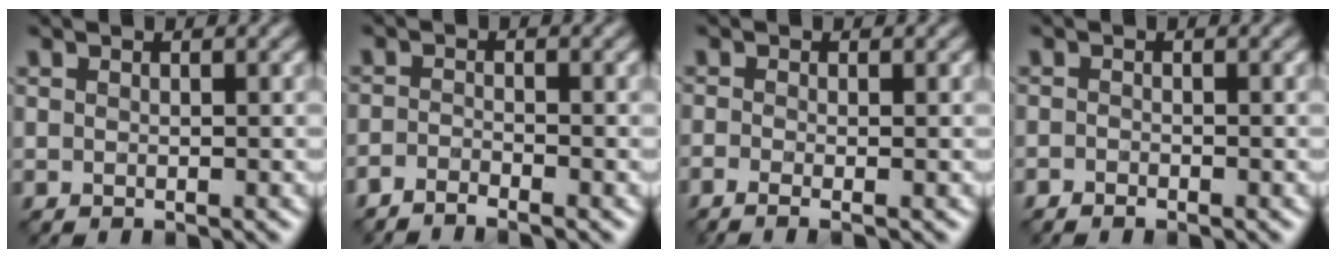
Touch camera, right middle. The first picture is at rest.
{"total": 1.8, "force": [-1.7, -0.1, 0.5], "torque": [-0.015, -0.003, -0.040]}
{"total": 1.4, "force": [-0.9, 0.1, 1.1], "torque": [-0.029, -0.009, -0.023]}
{"total": 0.8, "force": [-0.7, 0.1, 0.3], "torque": [-0.007, -0.002, -0.014]}